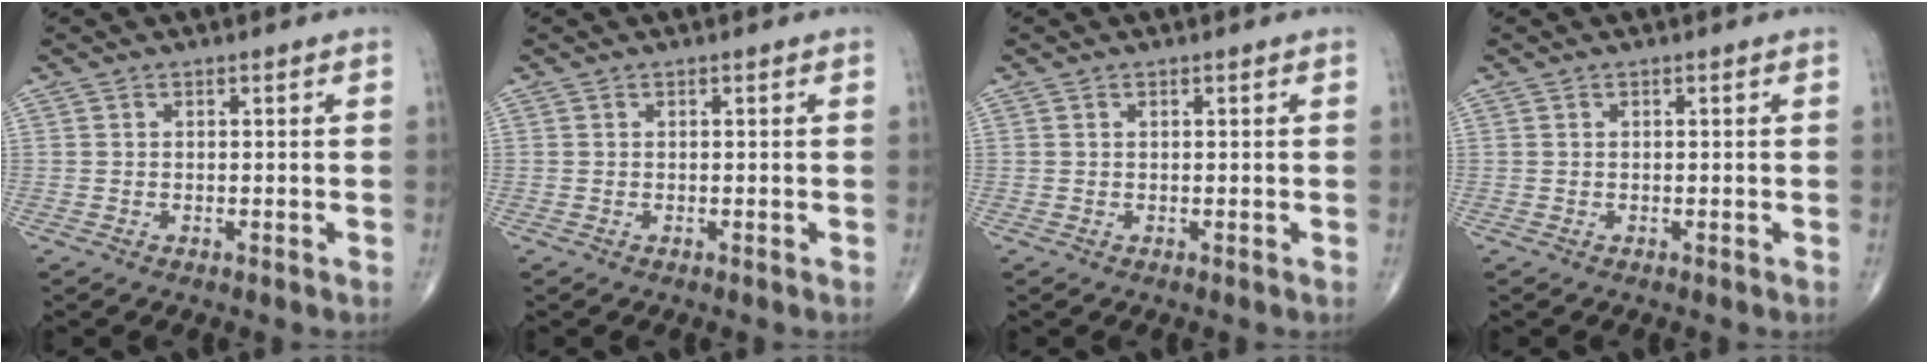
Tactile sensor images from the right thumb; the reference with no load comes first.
{"total": 0.0}
{"total": 0.0}
{"total": 0.0}